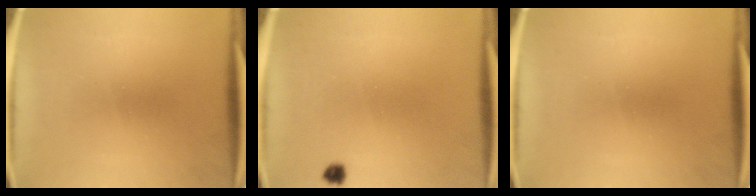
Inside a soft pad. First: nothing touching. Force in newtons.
{"total": 1.4}
{"total": 0.0}